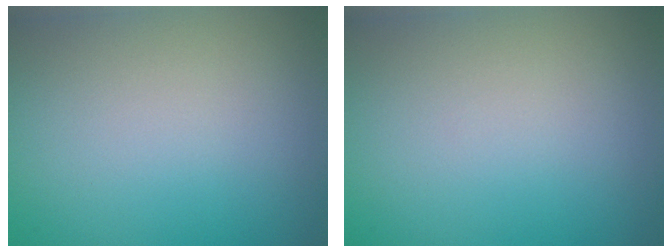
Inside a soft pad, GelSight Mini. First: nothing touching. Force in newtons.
{"total": 0.0}